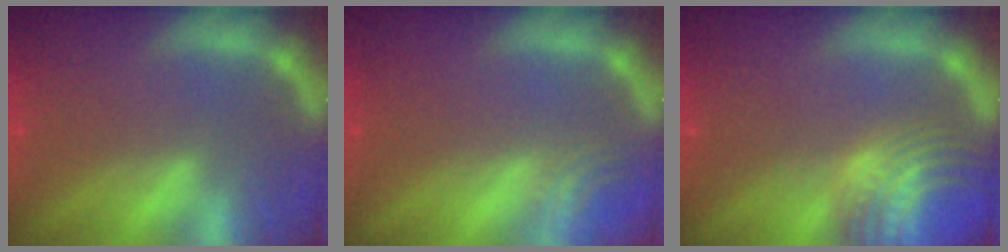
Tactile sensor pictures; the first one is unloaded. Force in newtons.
{"total": 2.0}
{"total": 9.5}